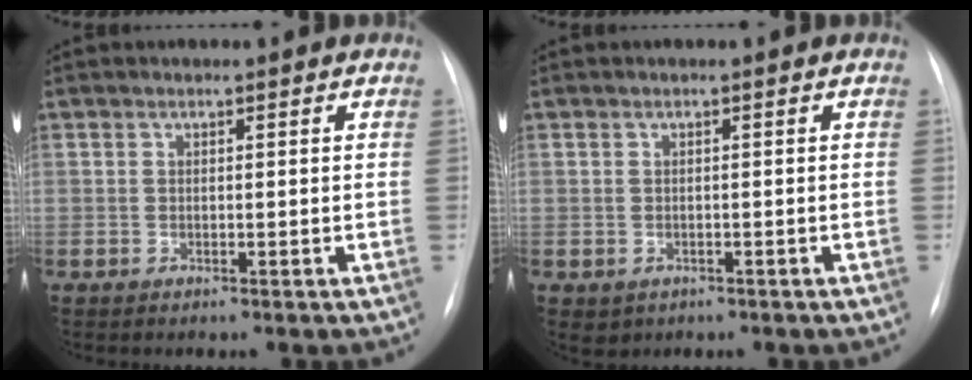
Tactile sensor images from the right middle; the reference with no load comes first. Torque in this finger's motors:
{"motor_torque": [0.35, -0.16, 0.02, 0.00]}